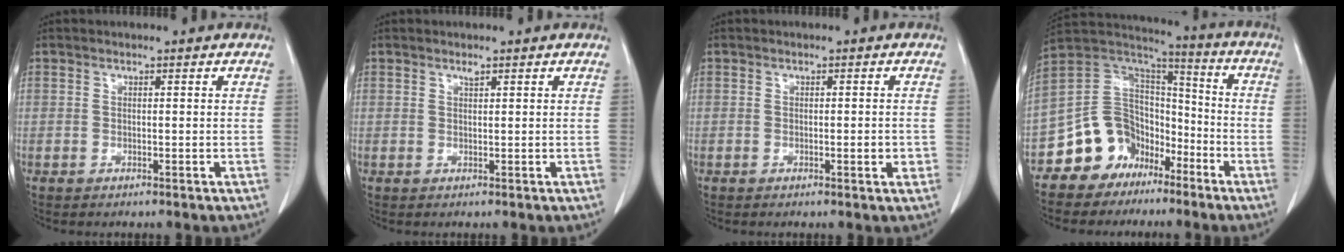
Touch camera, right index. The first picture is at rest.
{"total": 0.6, "force": [0.5, 0.1, 0.3], "torque": [-0.011, -0.002, 0.009]}
{"total": 1.9, "force": [-0.4, 0.5, 1.8], "torque": [-0.025, -0.001, -0.004]}
{"total": 11.8, "force": [-7.0, 9.0, 3.1], "torque": [-0.062, 0.078, -0.124]}